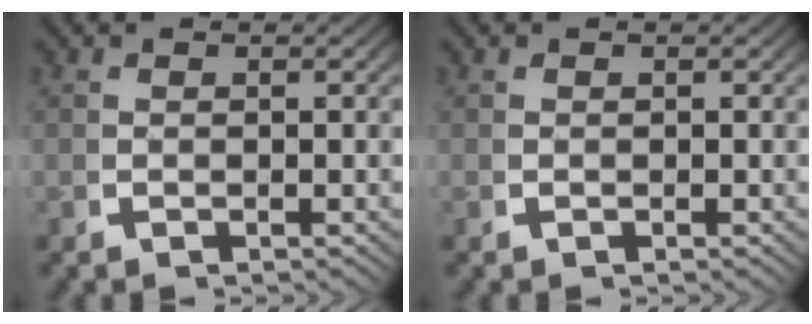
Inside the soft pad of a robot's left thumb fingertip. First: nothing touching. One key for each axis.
{"total": 0.0}